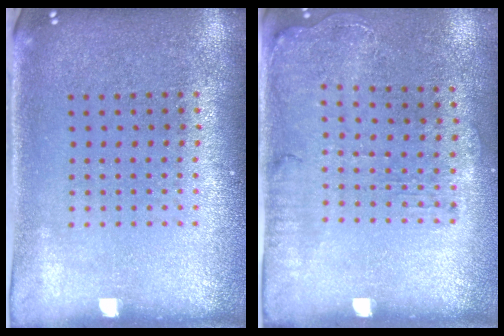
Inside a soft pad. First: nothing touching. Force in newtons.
{"total": 1.4, "press": 1.2, "slide": 0.7}